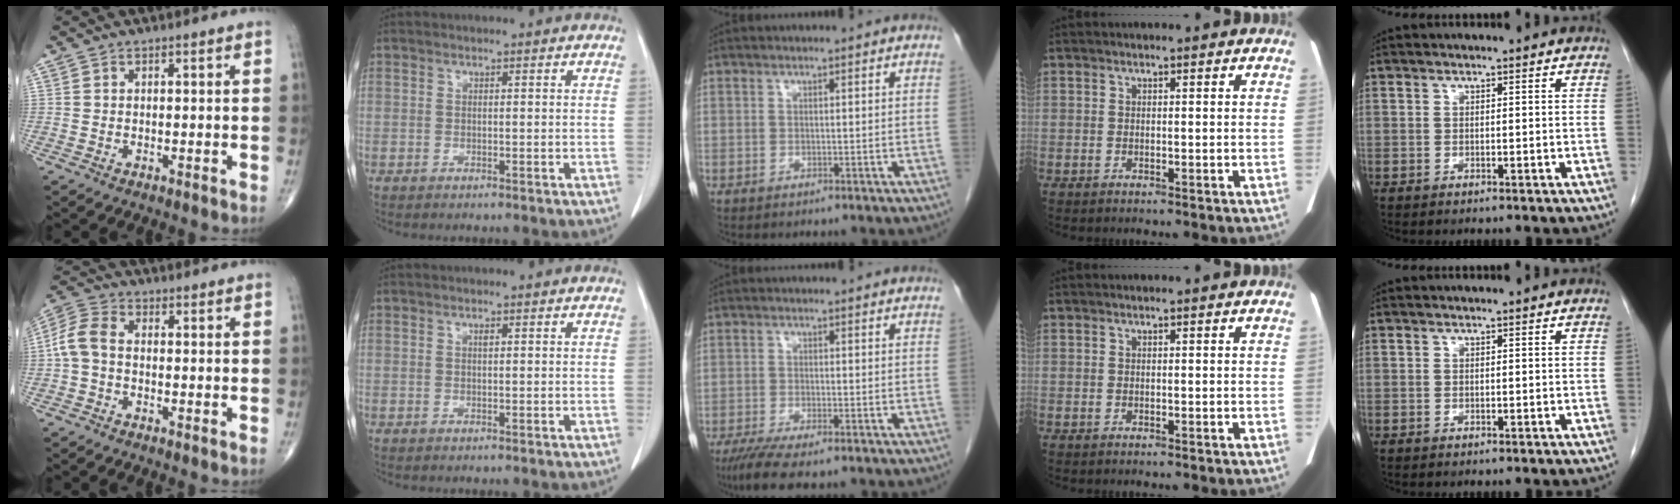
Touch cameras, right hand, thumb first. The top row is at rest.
{"thumb": {"total": 5.9, "force": [-0.7, 3.7, 4.5], "torque": [-0.098, 0.017, -0.026]}, "index": {"total": 0.6, "force": [0.3, 0.2, 0.5], "torque": [-0.008, -0.001, 0.003]}, "middle": {"total": 6.2, "force": [-4.7, 0.7, 4.0], "torque": [-0.067, -0.015, -0.076]}}